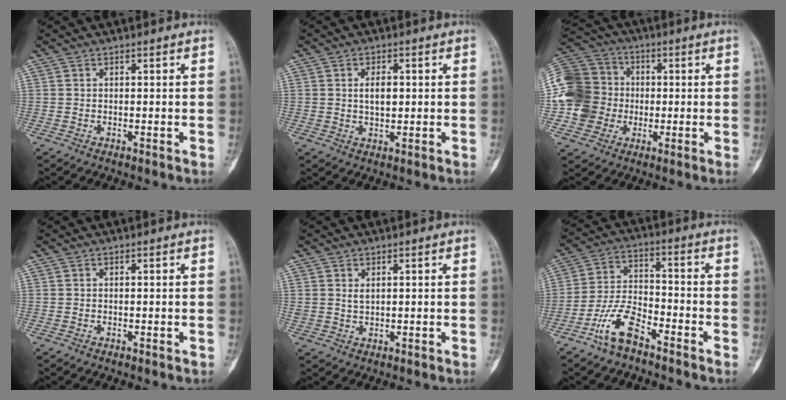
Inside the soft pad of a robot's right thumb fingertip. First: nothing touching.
{"total": 3.7, "force": [0.6, 2.0, 3.1], "torque": [-0.043, -0.002, 0.011]}
{"total": 15.5, "force": [-1.3, 14.2, 6.1], "torque": [-0.117, 0.028, -0.022]}
{"total": 0.0}
{"total": 1.6, "force": [0.8, 0.8, 1.1], "torque": [-0.021, -0.004, 0.022]}
{"total": 9.2, "force": [-6.1, 3.6, 5.8], "torque": [-0.123, 0.043, -0.123]}